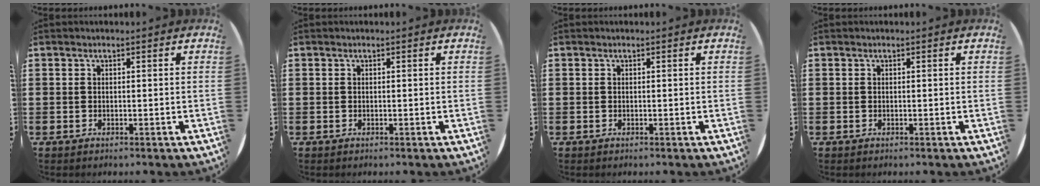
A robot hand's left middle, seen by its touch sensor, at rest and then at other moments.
{"total": 0.0}
{"total": 0.0}
{"total": 0.0}